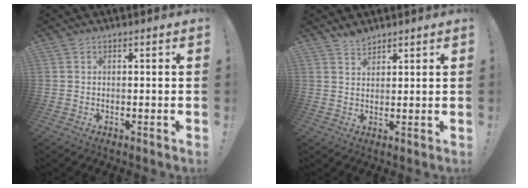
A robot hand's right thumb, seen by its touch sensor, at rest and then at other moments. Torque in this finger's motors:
{"motor_torque": [0.01, 0.18, 0.47, 0.03, 0.00]}